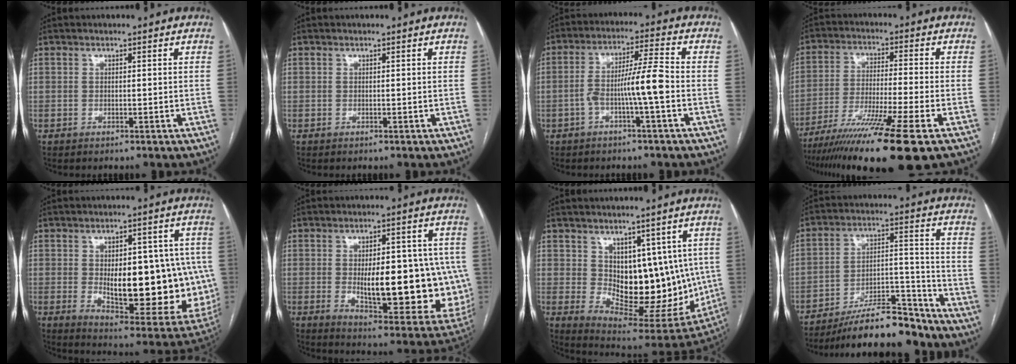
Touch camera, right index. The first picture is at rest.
{"total": 0.0}
{"total": 7.7, "force": [-2.2, -0.2, 7.4], "torque": [-0.135, 0.019, -0.037]}
{"total": 17.2, "force": [-11.9, -1.1, 12.4], "torque": [-0.203, -0.049, -0.198]}
{"total": 21.9, "force": [-1.4, 8.9, 20.0], "torque": [-0.229, 0.007, 0.012]}
{"total": 21.5, "force": [-1.6, 7.9, 20.0], "torque": [-0.217, 0.010, 0.009]}
{"total": 16.2, "force": [1.0, 8.6, 13.7], "torque": [-0.171, -0.006, 0.042]}
{"total": 15.2, "force": [-13.3, 3.1, 6.6], "torque": [-0.100, 0.034, -0.223]}